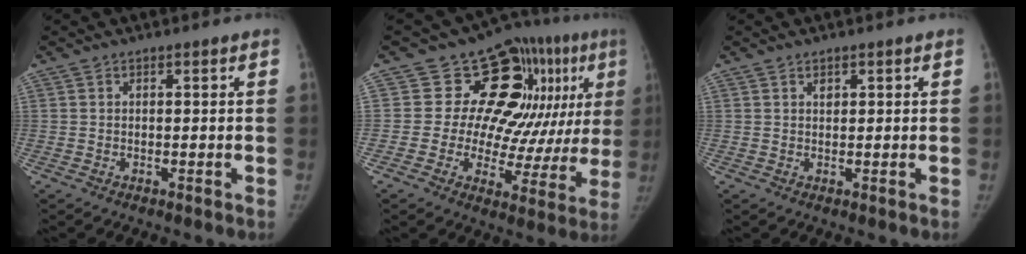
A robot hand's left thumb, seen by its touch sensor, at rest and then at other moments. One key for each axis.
{"total": 20.5, "fx": 6.9, "fy": 11.6, "fz": 15.5, "tx": -0.134, "ty": -0.006, "tz": 0.094}
{"total": 1.1, "fx": 0.6, "fy": 0.7, "fz": 0.6, "tx": -0.002, "ty": -0.003, "tz": 0.010}